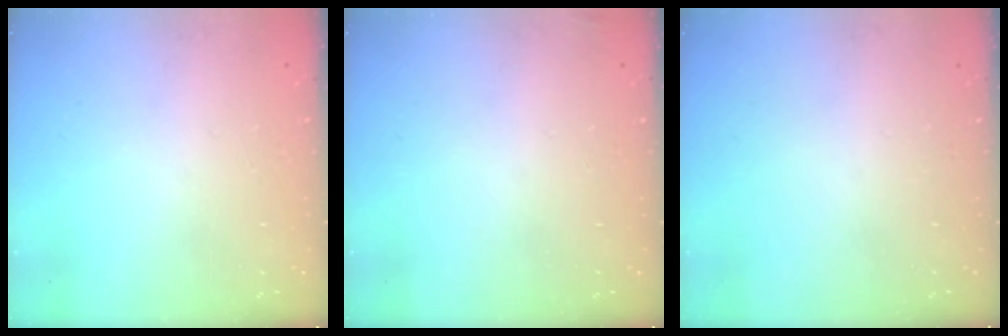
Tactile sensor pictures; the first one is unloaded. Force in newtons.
{"total": 3.0, "press": 2.9, "slide": 1.0}
{"total": 0.0}